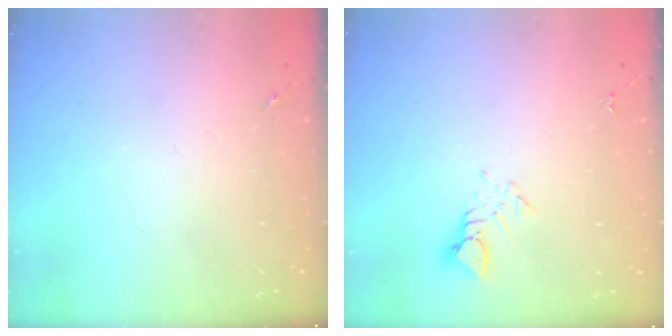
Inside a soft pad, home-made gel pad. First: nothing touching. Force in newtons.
{"total": 3.1, "press": 3.1, "slide": 0.3}